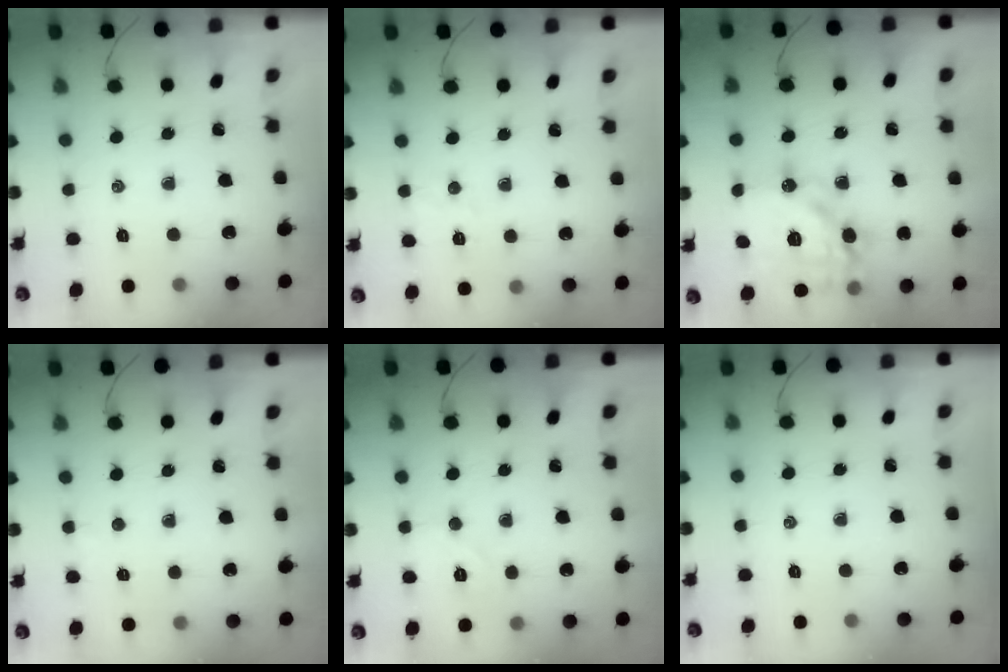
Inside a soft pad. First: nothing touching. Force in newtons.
{"total": 3.7, "press": 3.6, "slide": 0.9}
{"total": 19.7, "press": 19.6, "slide": 2.6}
{"total": 2.2, "press": 2.1, "slide": 0.7}
{"total": 5.4, "press": 5.3, "slide": 1.1}
{"total": 0.0}